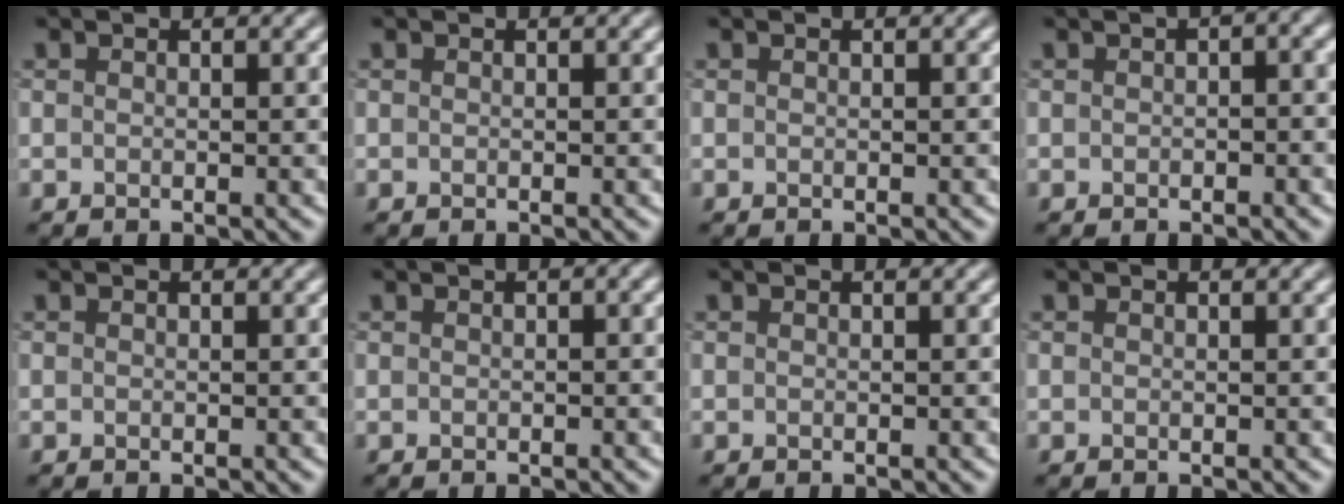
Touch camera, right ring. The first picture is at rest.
{"total": 0.0}
{"total": 0.0}
{"total": 2.6, "force": [0.4, 1.5, 2.1], "torque": [-0.019, 0.007, 0.000]}
{"total": 0.0}
{"total": 0.8, "force": [0.1, 0.5, 0.7], "torque": [-0.010, 0.001, 0.002]}
{"total": 0.0}
{"total": 0.0}